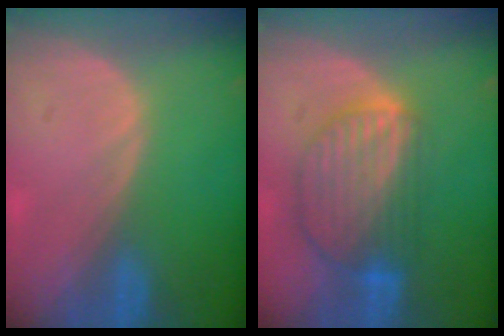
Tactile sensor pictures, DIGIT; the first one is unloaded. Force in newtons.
{"total": 9.1, "press": 7.8, "slide": 4.8}